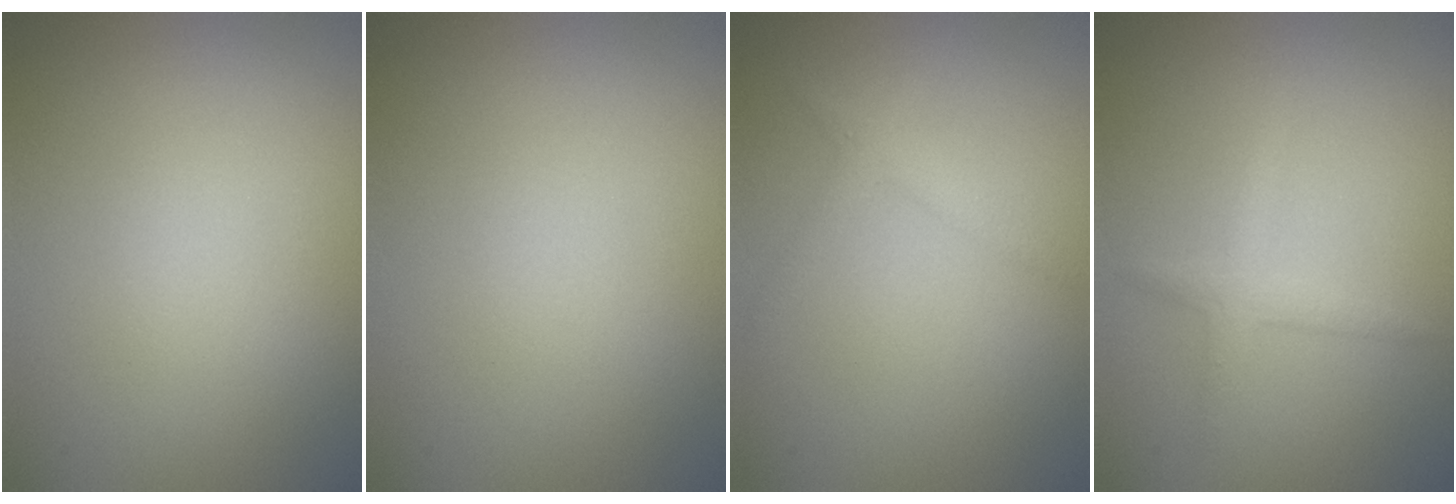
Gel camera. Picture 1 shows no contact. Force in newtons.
{"total": 0.0}
{"total": 1.9, "press": 1.9, "slide": 0.2}
{"total": 1.8, "press": 1.8, "slide": 0.1}